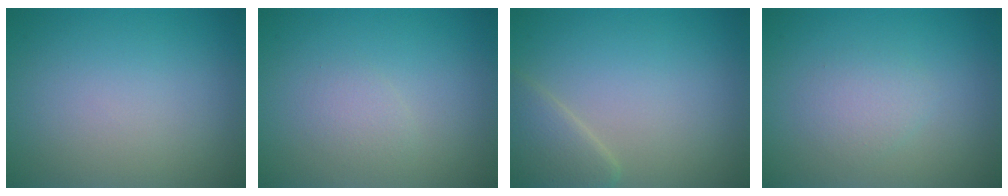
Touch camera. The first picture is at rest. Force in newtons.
{"total": 1.1, "press": 1.1, "slide": 0.1}
{"total": 2.7, "press": 2.6, "slide": 0.2}
{"total": 1.7, "press": 1.7, "slide": 0.0}